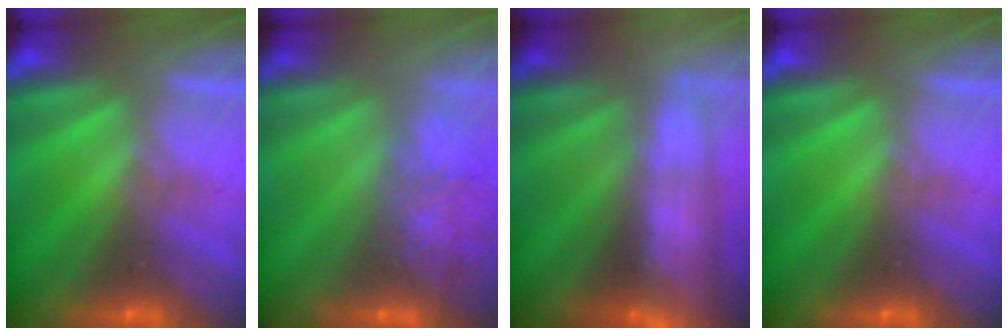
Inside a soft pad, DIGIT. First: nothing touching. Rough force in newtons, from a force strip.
{"total": 11.5}
{"total": 9.6}
{"total": 0.0}